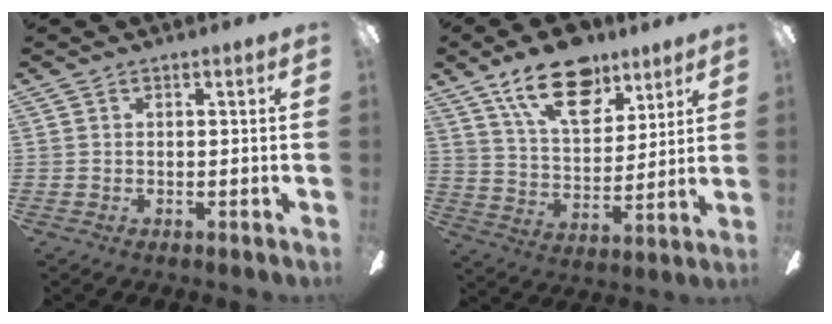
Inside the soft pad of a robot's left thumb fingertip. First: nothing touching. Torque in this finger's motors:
{"motor_torque": [2.22, 1.67, 1.44, -1.32, 0.44]}